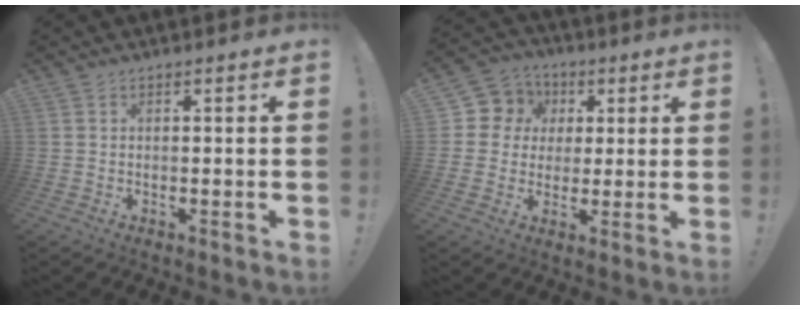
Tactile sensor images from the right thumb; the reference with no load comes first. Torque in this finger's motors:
{"motor_torque": [-0.06, 0.24, -0.02, -0.02, 0.00]}